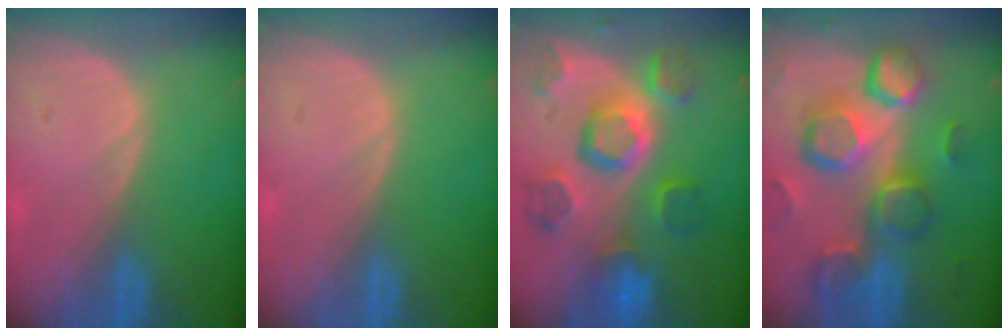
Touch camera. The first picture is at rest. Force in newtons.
{"total": 0.0}
{"total": 11.3, "press": 10.0, "slide": 5.3}
{"total": 12.8, "press": 11.2, "slide": 6.2}